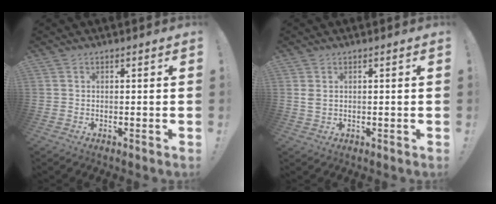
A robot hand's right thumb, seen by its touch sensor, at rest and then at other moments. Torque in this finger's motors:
{"motor_torque": [0.42, 0.61, 0.02, 0.17, 0.00]}